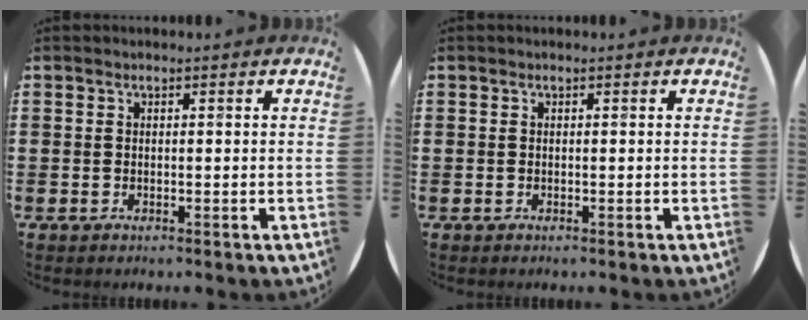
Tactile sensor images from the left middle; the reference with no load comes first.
{"total": 0.0}